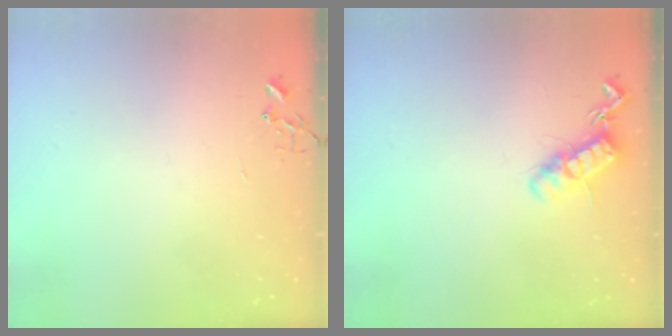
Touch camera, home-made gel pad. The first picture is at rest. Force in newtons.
{"total": 12.5, "press": 12.5, "slide": 0.4}